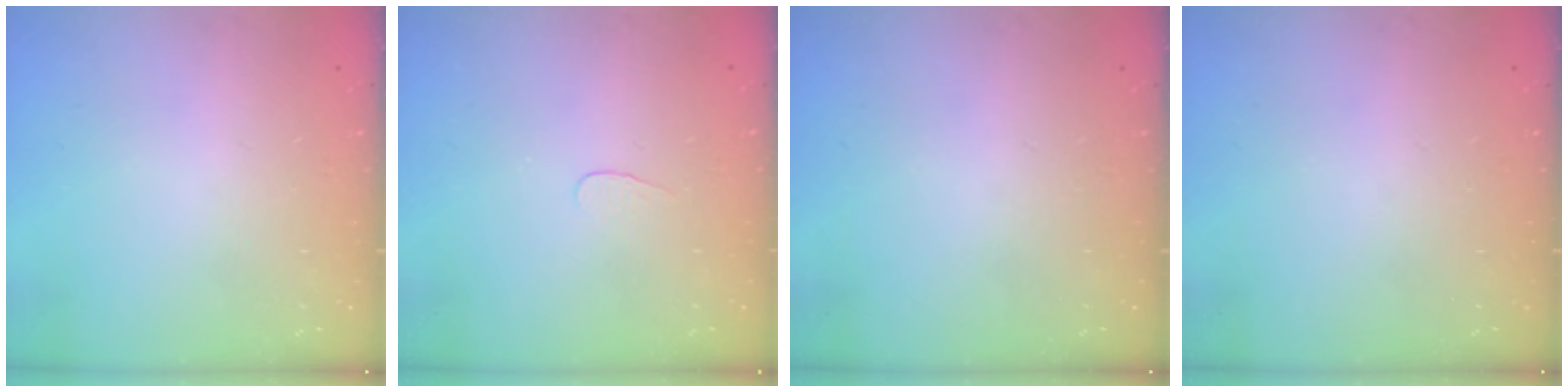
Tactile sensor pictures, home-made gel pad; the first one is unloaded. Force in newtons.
{"total": 2.8, "press": 2.7, "slide": 0.3}
{"total": 0.0}
{"total": 0.0}